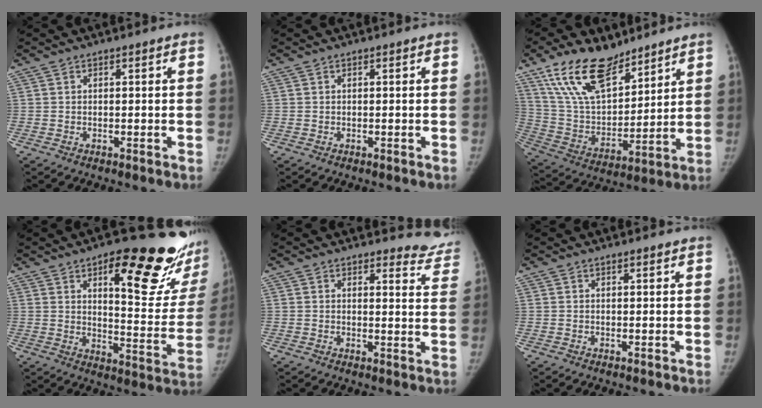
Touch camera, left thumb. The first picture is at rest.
{"total": 0.0}
{"total": 19.3, "force": [13.3, 8.9, 10.8], "torque": [-0.158, -0.059, 0.256]}
{"total": 25.3, "force": [13.7, 8.1, 19.7], "torque": [-0.211, -0.063, 0.189]}
{"total": 8.8, "force": [8.5, 2.0, -0.2], "torque": [0.044, -0.085, 0.066]}
{"total": 0.8, "force": [0.6, 0.1, 0.4], "torque": [-0.008, -0.003, 0.011]}